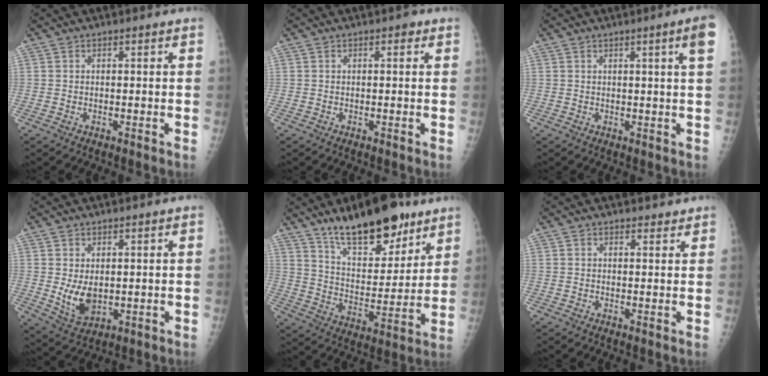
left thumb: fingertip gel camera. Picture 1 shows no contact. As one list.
[{"total": 0.7, "force": [0.4, 0.4, 0.5], "torque": [0.000, 0.003, 0.001]}, {"total": 4.2, "force": [1.7, -0.6, 3.8], "torque": [-0.050, -0.007, 0.021]}, {"total": 5.9, "force": [0.6, 3.8, 4.4], "torque": [-0.066, -0.017, 0.026]}, {"total": 19.0, "force": [13.6, 7.3, 11.1], "torque": [-0.126, -0.080, 0.229]}, {"total": 1.8, "force": [1.6, 0.7, 0.2], "torque": [0.013, -0.008, 0.020]}]